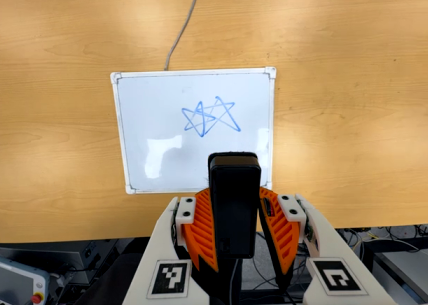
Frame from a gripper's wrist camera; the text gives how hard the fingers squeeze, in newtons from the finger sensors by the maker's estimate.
{"total": 7.7, "left": 5.9, "right": 9.5}